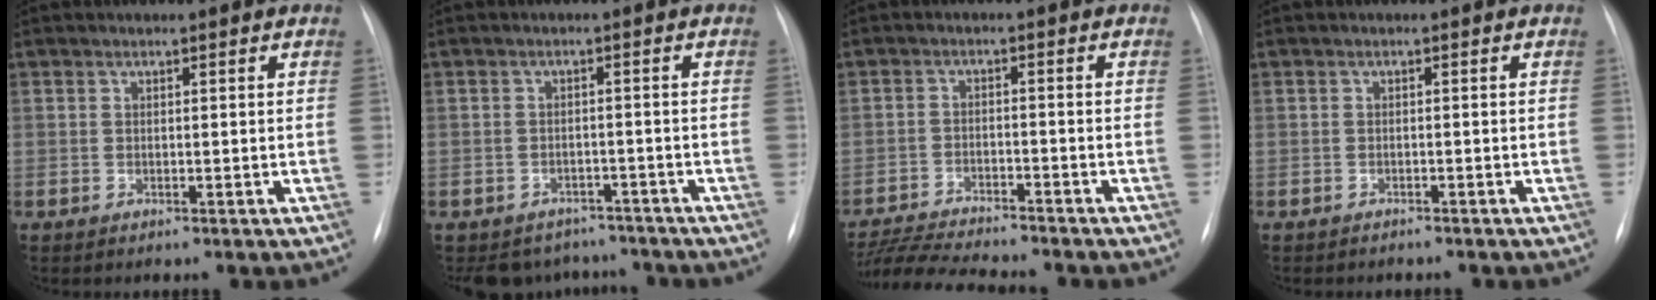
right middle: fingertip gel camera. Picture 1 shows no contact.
{"total": 7.4, "force": [-6.5, 3.4, 0.0], "torque": [0.010, 0.017, -0.080]}
{"total": 12.1, "force": [-11.2, 0.7, 4.6], "torque": [-0.079, -0.005, -0.179]}
{"total": 2.2, "force": [-2.0, 0.6, 0.7], "torque": [-0.010, -0.003, -0.023]}